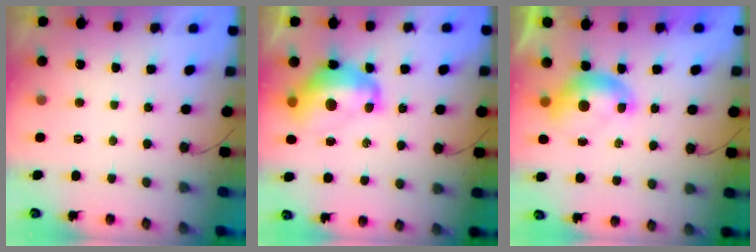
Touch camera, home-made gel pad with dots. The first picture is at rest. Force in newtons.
{"total": 12.9, "press": 12.8, "slide": 1.6}
{"total": 6.9, "press": 6.9, "slide": 0.9}